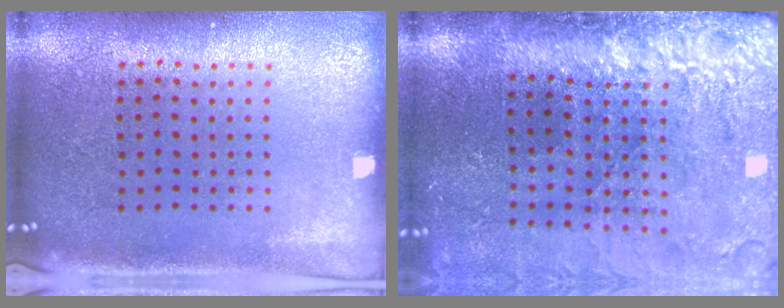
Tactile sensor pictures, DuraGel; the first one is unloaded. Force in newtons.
{"total": 4.6, "press": 3.7, "slide": 2.7}